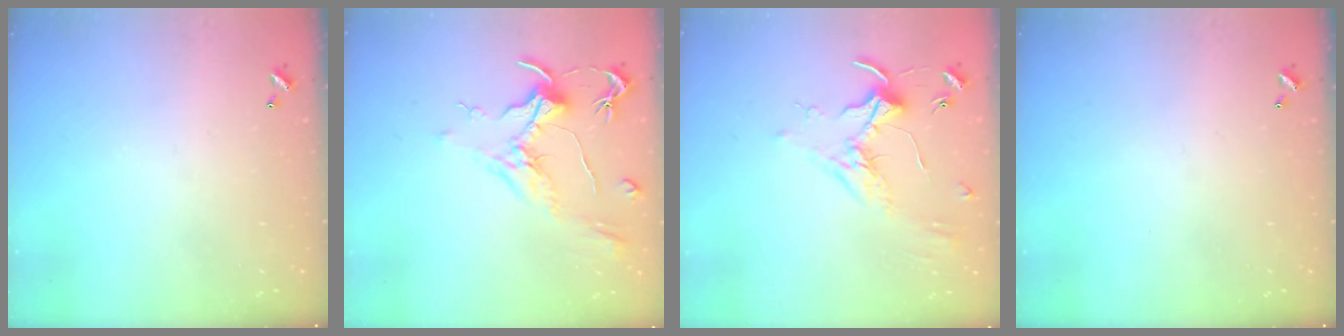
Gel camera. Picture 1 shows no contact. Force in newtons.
{"total": 2.1, "press": 2.0, "slide": 0.8}
{"total": 1.8, "press": 1.8, "slide": 0.4}
{"total": 0.0}